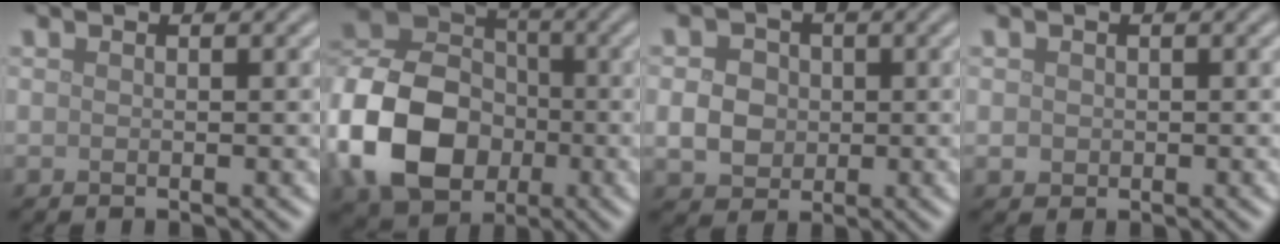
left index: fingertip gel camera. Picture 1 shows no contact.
{"total": 12.1, "force": [-3.3, 9.1, 7.3], "torque": [-0.154, -0.002, -0.078]}
{"total": 3.3, "force": [-0.1, 2.8, 1.7], "torque": [-0.032, -0.001, -0.004]}
{"total": 0.8, "force": [0.1, 0.8, 0.2], "torque": [-0.001, -0.001, 0.000]}